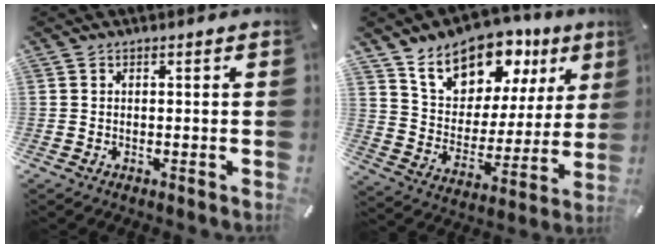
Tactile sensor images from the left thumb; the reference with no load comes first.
{"total": 15.9, "force": [11.8, 9.2, 5.2], "torque": [-0.094, -0.090, 0.212]}